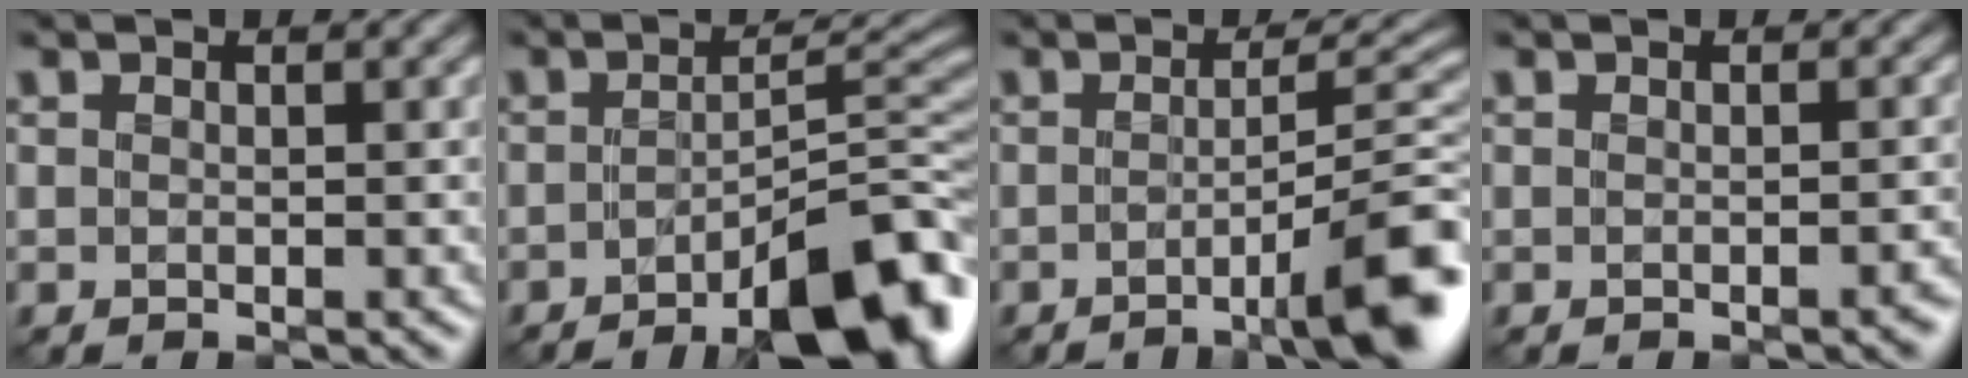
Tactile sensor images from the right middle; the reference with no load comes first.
{"total": 10.2, "force": [-5.9, 2.5, 7.9], "torque": [-0.100, 0.004, -0.081]}
{"total": 7.1, "force": [-3.1, 0.9, 6.4], "torque": [-0.076, 0.011, -0.050]}
{"total": 1.3, "force": [-0.7, 0.4, 1.0], "torque": [-0.006, 0.009, -0.009]}